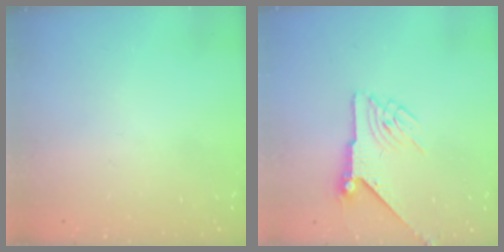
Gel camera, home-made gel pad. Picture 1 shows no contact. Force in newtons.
{"total": 6.4, "press": 6.4, "slide": 0.1}